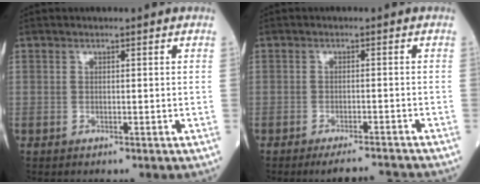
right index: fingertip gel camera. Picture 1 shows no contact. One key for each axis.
{"total": 5.4, "fx": -5.2, "fy": -0.3, "fz": 1.4, "tx": -0.013, "ty": -0.006, "tz": -0.078}